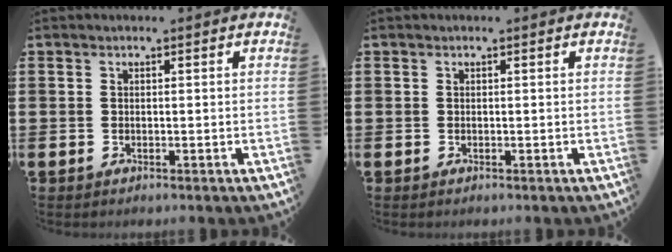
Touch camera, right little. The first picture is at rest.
{"total": 0.0}